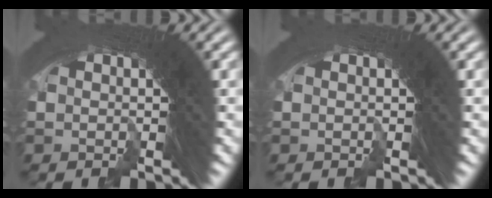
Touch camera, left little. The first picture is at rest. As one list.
[{"total": 0.0}]